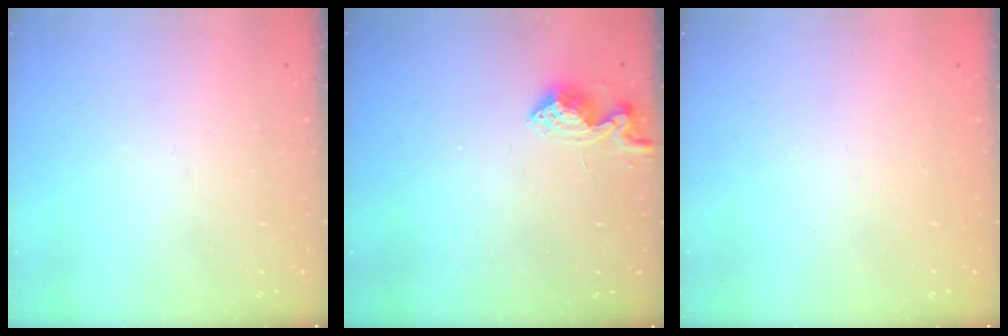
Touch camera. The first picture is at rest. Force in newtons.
{"total": 8.2, "press": 8.2, "slide": 0.4}
{"total": 0.9, "press": 0.9, "slide": 0.1}